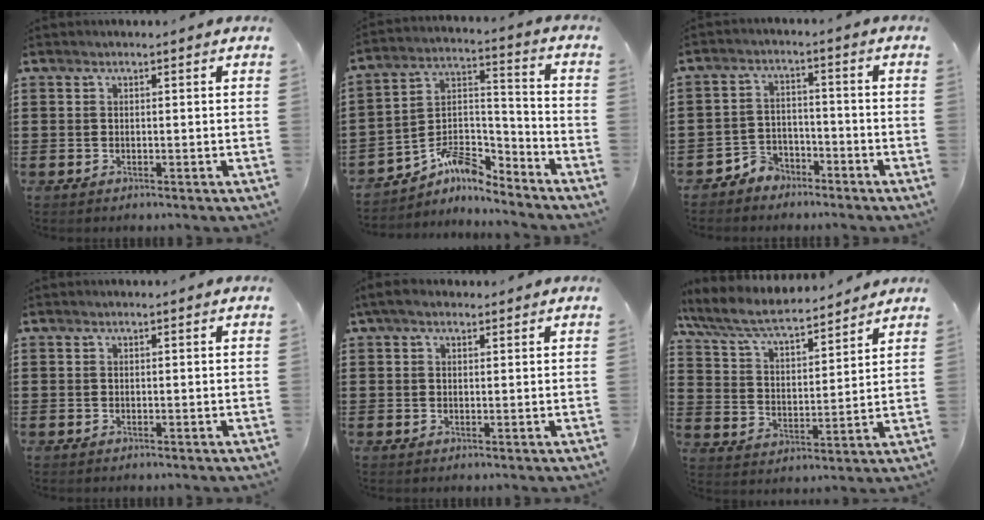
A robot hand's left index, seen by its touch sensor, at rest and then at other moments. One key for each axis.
{"total": 7.6, "fx": -6.4, "fy": 2.7, "fz": 3.1, "tx": -0.069, "ty": 0.006, "tz": -0.129}
{"total": 4.1, "fx": -3.8, "fy": 1.7, "fz": 0.1, "tx": -0.018, "ty": 0.005, "tz": -0.081}
{"total": 0.0}
{"total": 2.6, "fx": 1.5, "fy": 1.4, "fz": 1.5, "tx": -0.034, "ty": 0.010, "tz": 0.028}
{"total": 7.3, "fx": 6.5, "fy": 1.2, "fz": 3.2, "tx": -0.089, "ty": -0.034, "tz": 0.110}